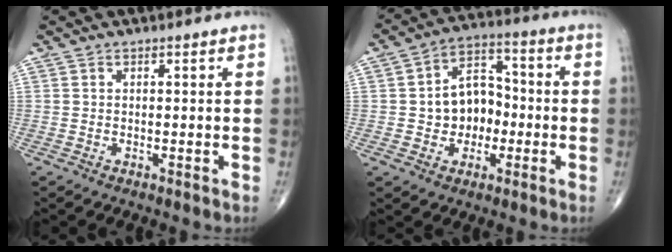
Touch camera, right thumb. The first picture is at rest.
{"total": 10.5, "force": [-1.4, 8.1, 6.6], "torque": [-0.059, 0.036, -0.026]}